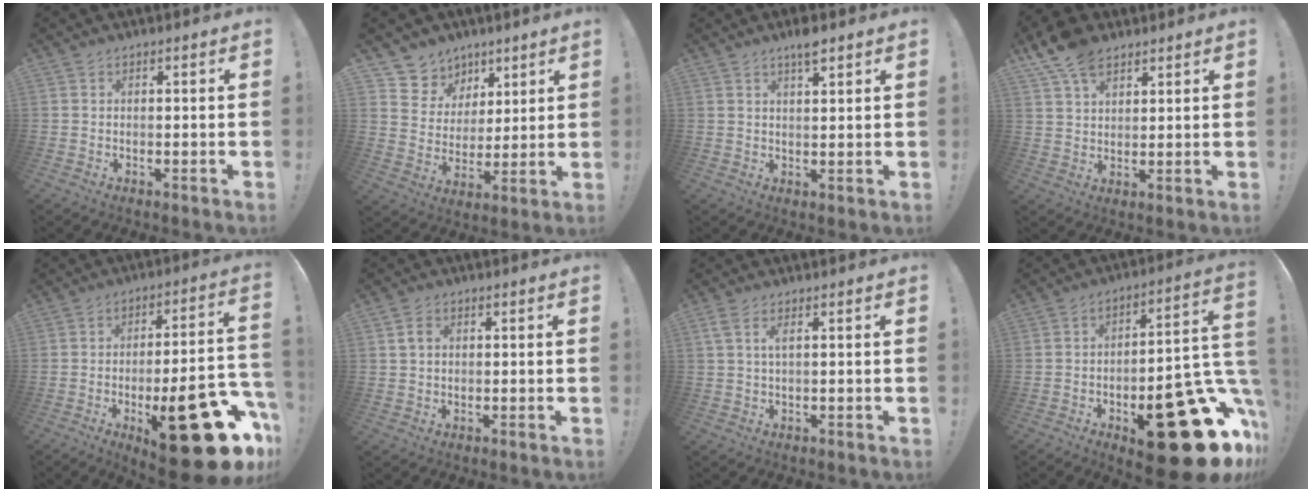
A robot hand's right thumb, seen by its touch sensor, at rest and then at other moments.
{"total": 9.0, "force": [5.4, 7.1, 1.1], "torque": [-0.020, -0.047, 0.111]}
{"total": 4.2, "force": [3.0, 0.6, 2.9], "torque": [-0.040, -0.017, 0.046]}
{"total": 9.9, "force": [6.8, 5.6, 4.6], "torque": [-0.074, -0.033, 0.130]}
{"total": 27.4, "force": [-10.9, 9.1, 23.4], "torque": [-0.309, 0.050, -0.151]}
{"total": 3.2, "force": [1.0, 2.4, 1.9], "torque": [-0.028, 0.003, 0.017]}
{"total": 2.6, "force": [0.9, 0.4, 2.4], "torque": [-0.040, -0.003, 0.014]}
{"total": 29.3, "force": [-12.6, 12.2, 23.5], "torque": [-0.253, 0.061, -0.172]}